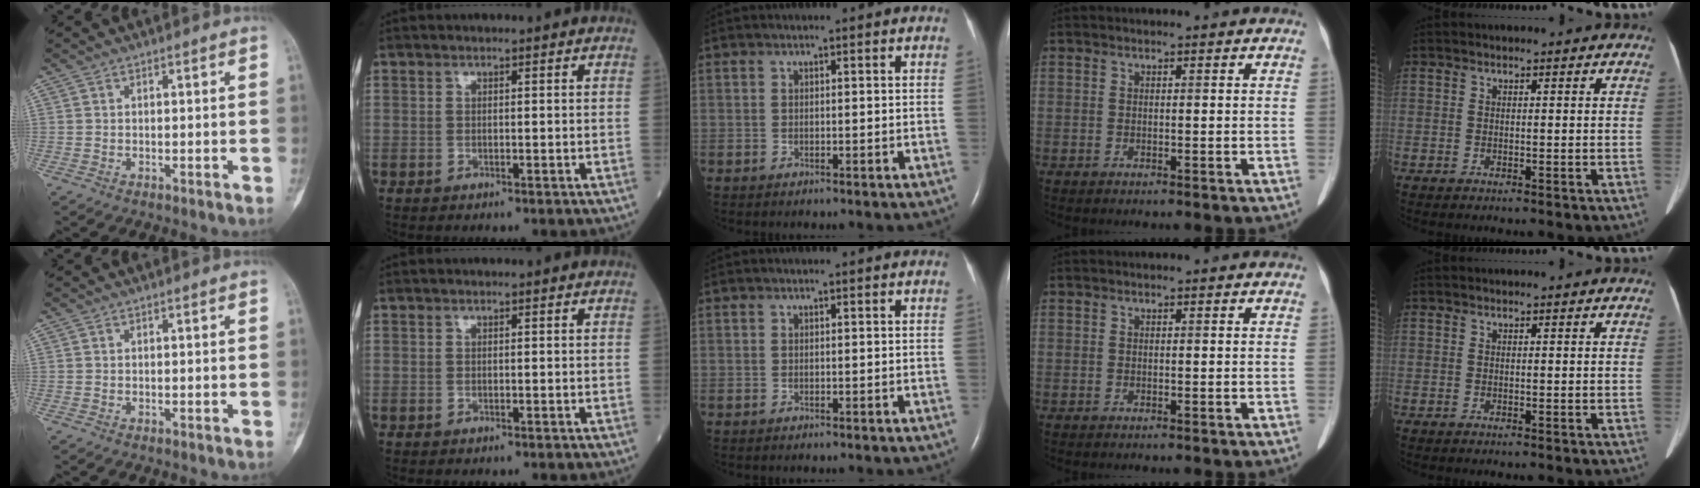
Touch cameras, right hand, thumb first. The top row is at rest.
{}